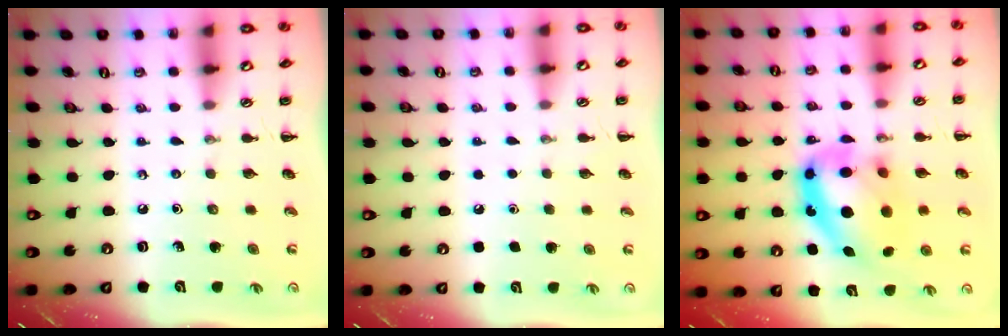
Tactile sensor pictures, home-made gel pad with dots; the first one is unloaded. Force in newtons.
{"total": 1.7, "press": 1.6, "slide": 0.1}
{"total": 16.5, "press": 16.0, "slide": 4.0}